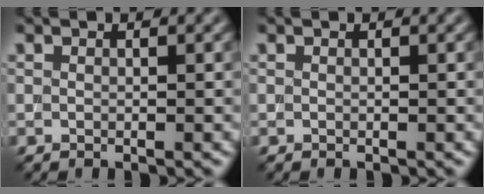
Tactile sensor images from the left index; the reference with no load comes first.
{"total": 0.0}